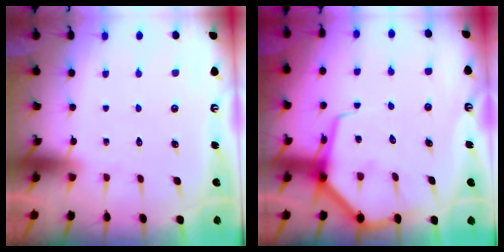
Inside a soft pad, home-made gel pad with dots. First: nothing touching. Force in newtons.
{"total": 8.3, "press": 8.3, "slide": 0.9}